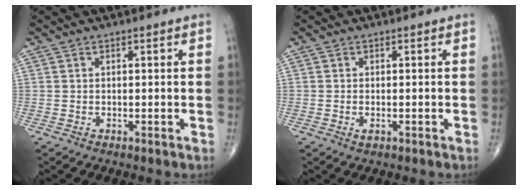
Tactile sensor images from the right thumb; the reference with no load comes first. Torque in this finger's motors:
{"motor_torque": [-0.23, 0.05, 0.15, 0.15, 0.07]}